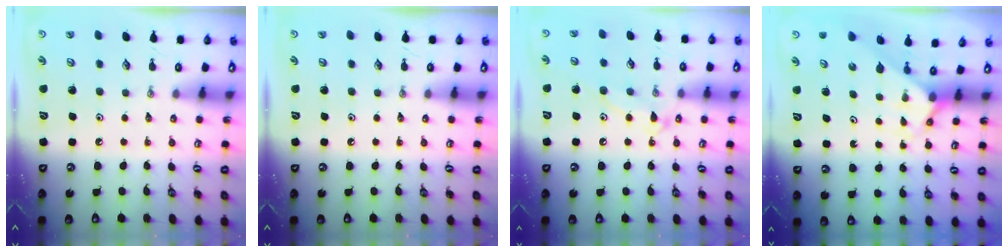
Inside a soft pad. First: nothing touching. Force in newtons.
{"total": 0.0}
{"total": 11.0, "press": 11.0, "slide": 0.5}
{"total": 2.4, "press": 2.4, "slide": 0.2}